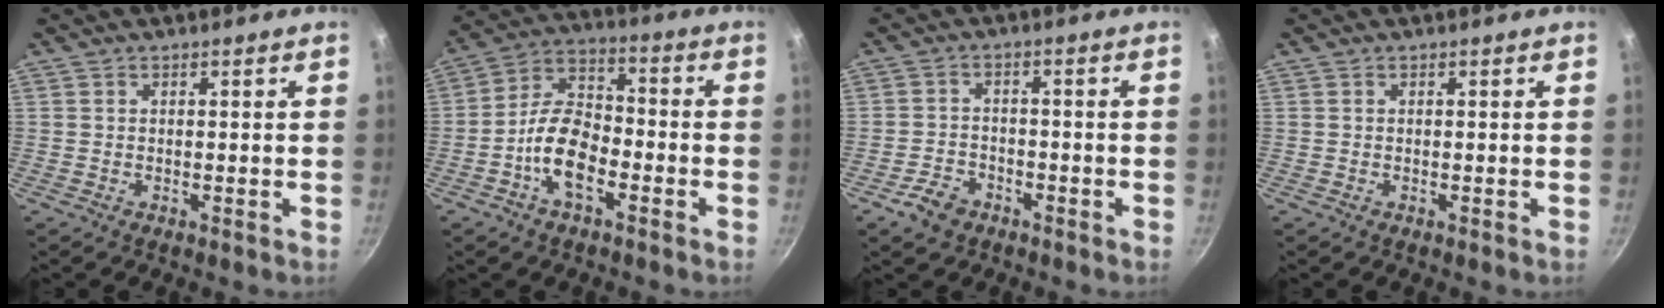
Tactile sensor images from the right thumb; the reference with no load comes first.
{"total": 11.3, "force": [-4.3, 6.0, 8.5], "torque": [-0.144, 0.045, -0.091]}
{"total": 5.2, "force": [-3.2, 3.4, 2.1], "torque": [-0.031, 0.029, -0.056]}
{"total": 0.0}